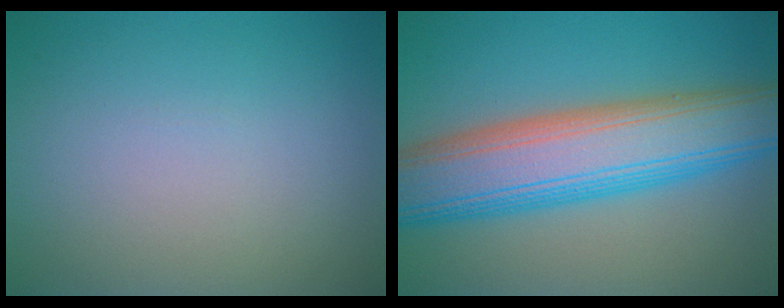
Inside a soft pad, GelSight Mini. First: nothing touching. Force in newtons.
{"total": 11.1, "press": 11.1, "slide": 0.2}